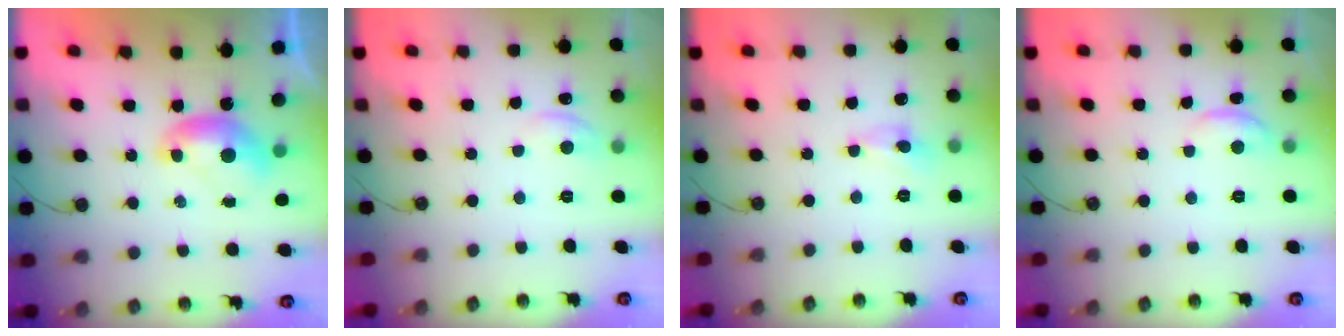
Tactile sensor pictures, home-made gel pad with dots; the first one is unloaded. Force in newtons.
{"total": 1.8, "press": 1.7, "slide": 0.7}
{"total": 2.1, "press": 1.9, "slide": 0.7}
{"total": 0.8, "press": 0.5, "slide": 0.6}